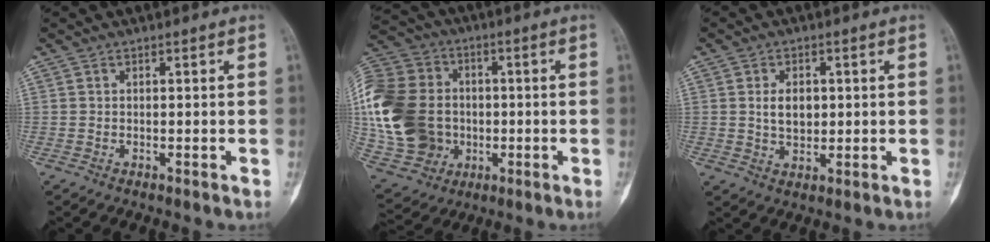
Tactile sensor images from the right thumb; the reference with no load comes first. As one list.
[{"total": 25.9, "force": [-0.6, 21.0, 15.1], "torque": [-0.340, 0.026, 0.004]}, {"total": 5.0, "force": [0.8, 3.4, 3.6], "torque": [-0.044, -0.005, 0.017]}]